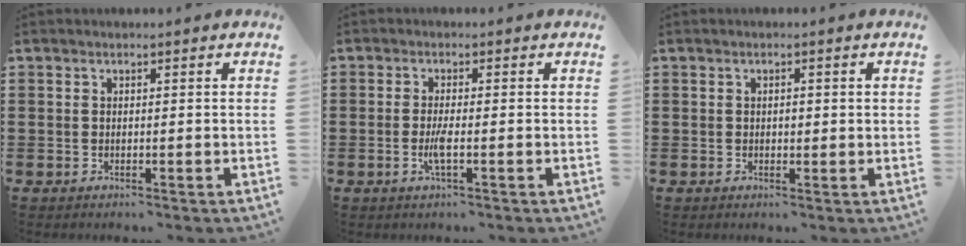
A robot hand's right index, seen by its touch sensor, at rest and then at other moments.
{"total": 3.0, "force": [-1.0, 0.3, 2.9], "torque": [-0.065, -0.009, -0.023]}
{"total": 0.9, "force": [0.0, 0.4, 0.8], "torque": [-0.015, 0.001, 0.000]}